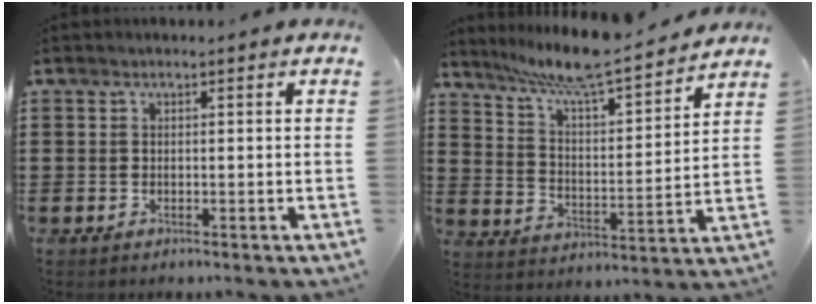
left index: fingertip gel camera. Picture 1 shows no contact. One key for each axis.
{"total": 8.5, "fx": 7.6, "fy": 0.0, "fz": 3.8, "tx": -0.104, "ty": -0.051, "tz": 0.127}